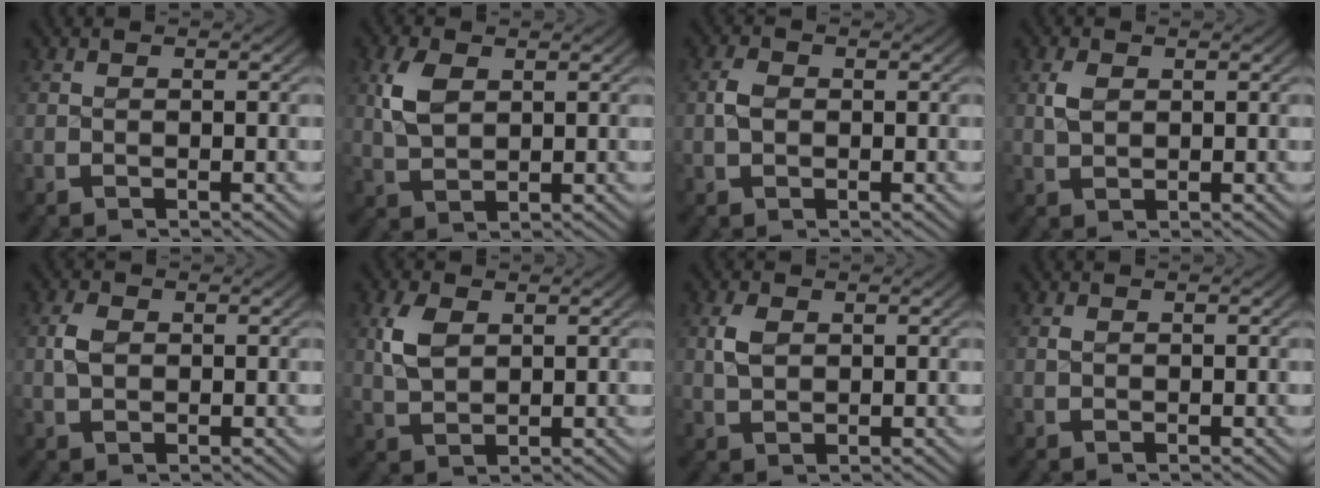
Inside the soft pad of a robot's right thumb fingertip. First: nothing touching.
{"total": 3.5, "force": [1.2, 2.4, 2.3], "torque": [-0.055, -0.006, 0.032]}
{"total": 1.5, "force": [-0.1, 1.3, 0.8], "torque": [-0.023, -0.003, -0.001]}
{"total": 1.5, "force": [0.6, 1.0, 0.9], "torque": [-0.021, 0.000, 0.016]}
{"total": 1.6, "force": [0.3, 1.3, 1.0], "torque": [-0.026, -0.003, 0.007]}
{"total": 3.2, "force": [1.2, 2.1, 2.0], "torque": [-0.049, -0.005, 0.030]}
{"total": 1.8, "force": [0.7, 1.3, 1.1], "torque": [-0.026, -0.001, 0.018]}
{"total": 0.0}